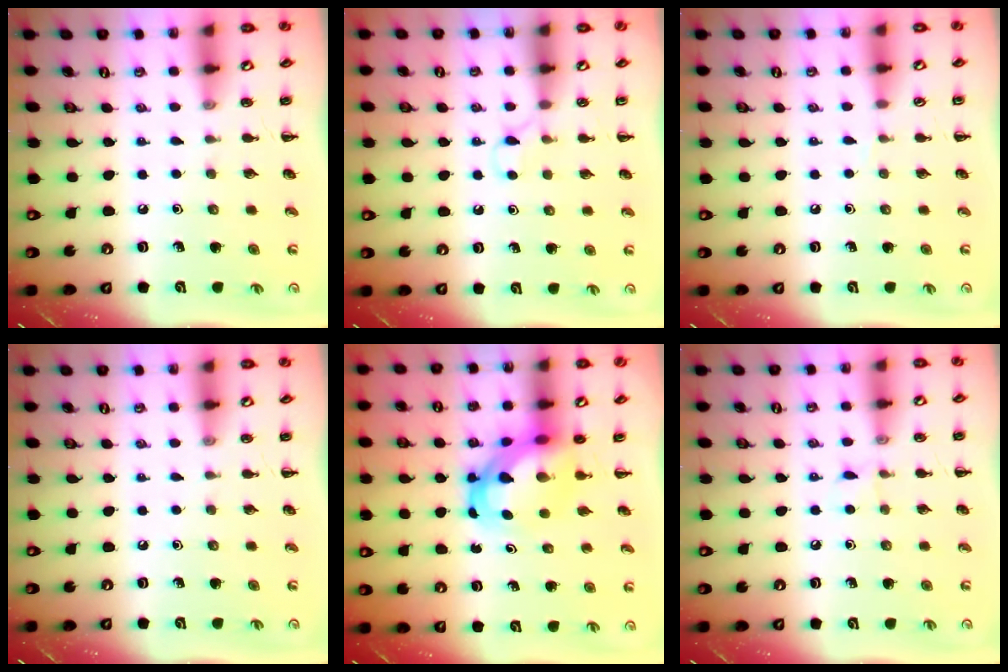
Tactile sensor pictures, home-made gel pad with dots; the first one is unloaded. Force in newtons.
{"total": 2.6, "press": 2.4, "slide": 0.9}
{"total": 3.0, "press": 2.8, "slide": 1.0}
{"total": 0.0}
{"total": 5.8, "press": 5.7, "slide": 1.4}
{"total": 4.4, "press": 4.1, "slide": 1.5}